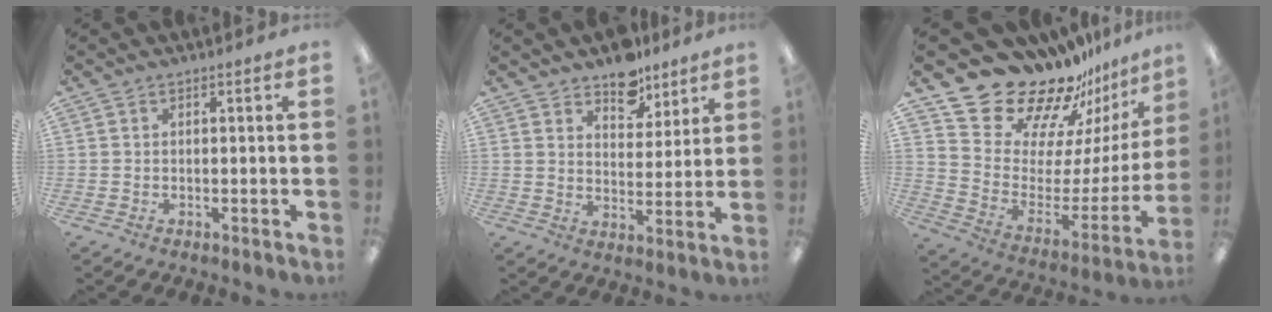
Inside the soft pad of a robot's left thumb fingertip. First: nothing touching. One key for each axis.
{"total": 8.6, "fx": 7.1, "fy": 4.6, "fz": 1.8, "tx": -0.009, "ty": -0.052, "tz": 0.127}
{"total": 22.1, "fx": 19.3, "fy": 8.8, "fz": 6.1, "tx": -0.097, "ty": -0.160, "tz": 0.353}